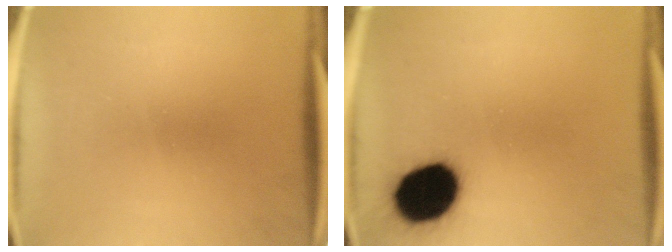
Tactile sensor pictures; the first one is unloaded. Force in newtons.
{"total": 16.5}